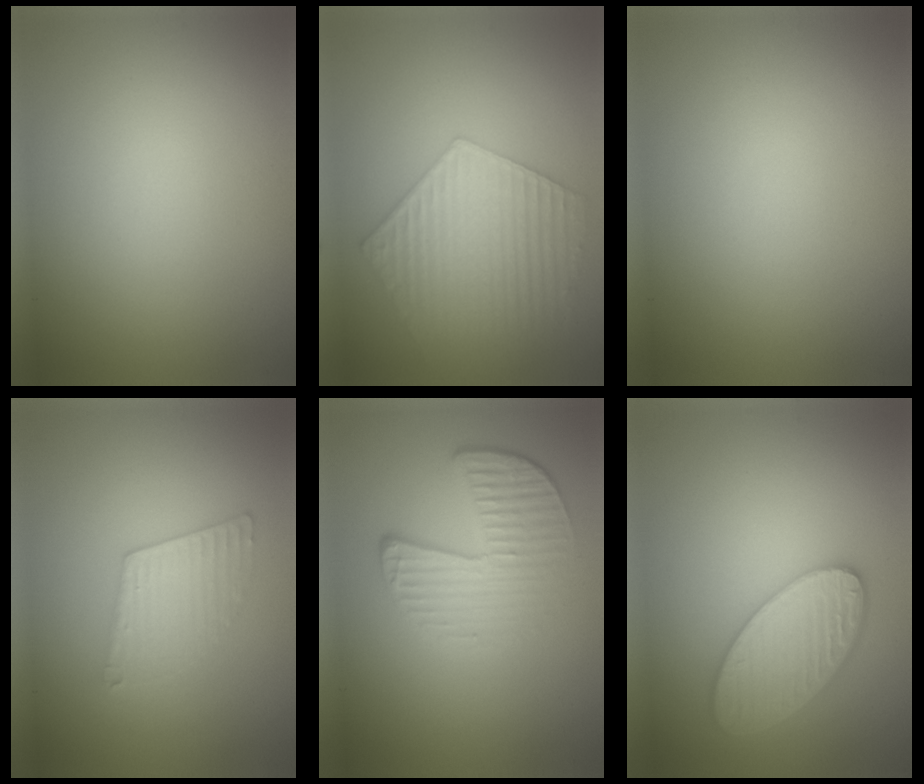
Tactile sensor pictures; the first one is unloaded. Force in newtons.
{"total": 6.5, "press": 5.0, "slide": 4.2}
{"total": 0.0}
{"total": 2.8, "press": 2.8, "slide": 0.3}
{"total": 4.4, "press": 2.8, "slide": 3.3}
{"total": 5.1, "press": 4.7, "slide": 2.0}